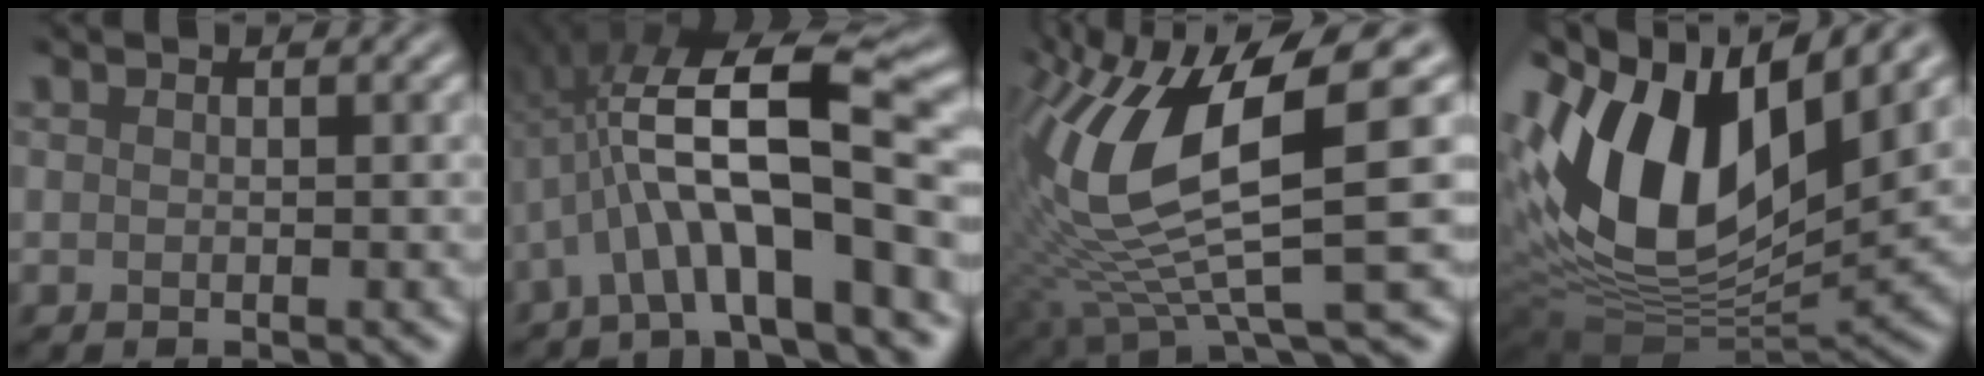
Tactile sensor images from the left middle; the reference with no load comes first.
{"total": 10.3, "force": [-2.1, 2.7, 9.8], "torque": [-0.169, 0.035, -0.029]}
{"total": 11.7, "force": [1.8, 3.4, 11.1], "torque": [-0.237, -0.011, 0.056]}
{"total": 14.4, "force": [4.1, 7.6, 11.5], "torque": [-0.230, 0.018, 0.079]}